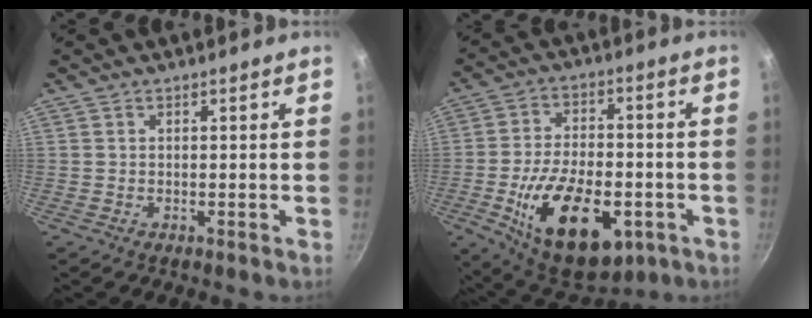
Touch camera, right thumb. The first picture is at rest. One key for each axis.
{"total": 20.7, "fx": -6.6, "fy": 11.2, "fz": 16.2, "tx": -0.250, "ty": 0.015, "tz": -0.095}